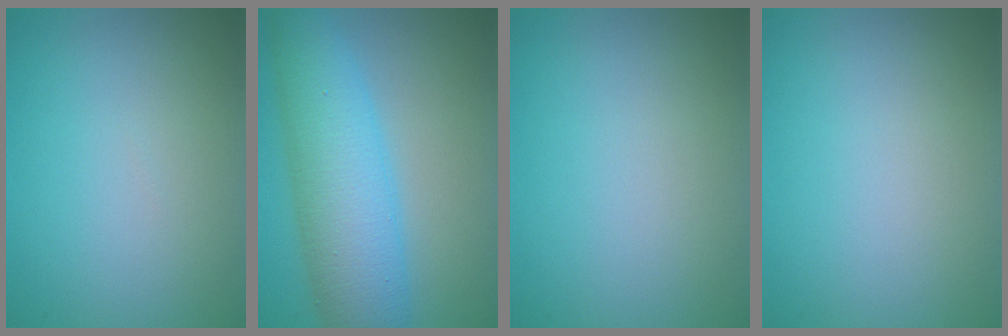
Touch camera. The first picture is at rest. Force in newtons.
{"total": 8.1, "press": 8.1, "slide": 0.1}
{"total": 0.0}
{"total": 0.0}